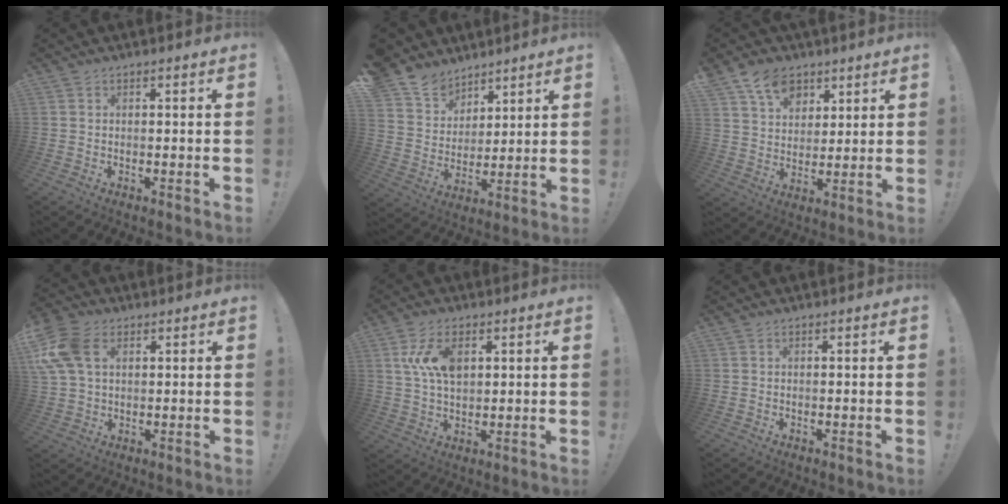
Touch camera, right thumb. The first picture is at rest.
{"total": 11.2, "force": [8.6, 7.0, 1.5], "torque": [-0.042, -0.070, 0.170]}
{"total": 11.6, "force": [7.1, 8.0, 4.6], "torque": [-0.076, -0.037, 0.138]}
{"total": 13.3, "force": [3.8, 8.9, 9.2], "torque": [-0.190, -0.003, 0.074]}
{"total": 10.0, "force": [3.2, 5.8, 7.5], "torque": [-0.143, -0.001, 0.059]}
{"total": 0.0}